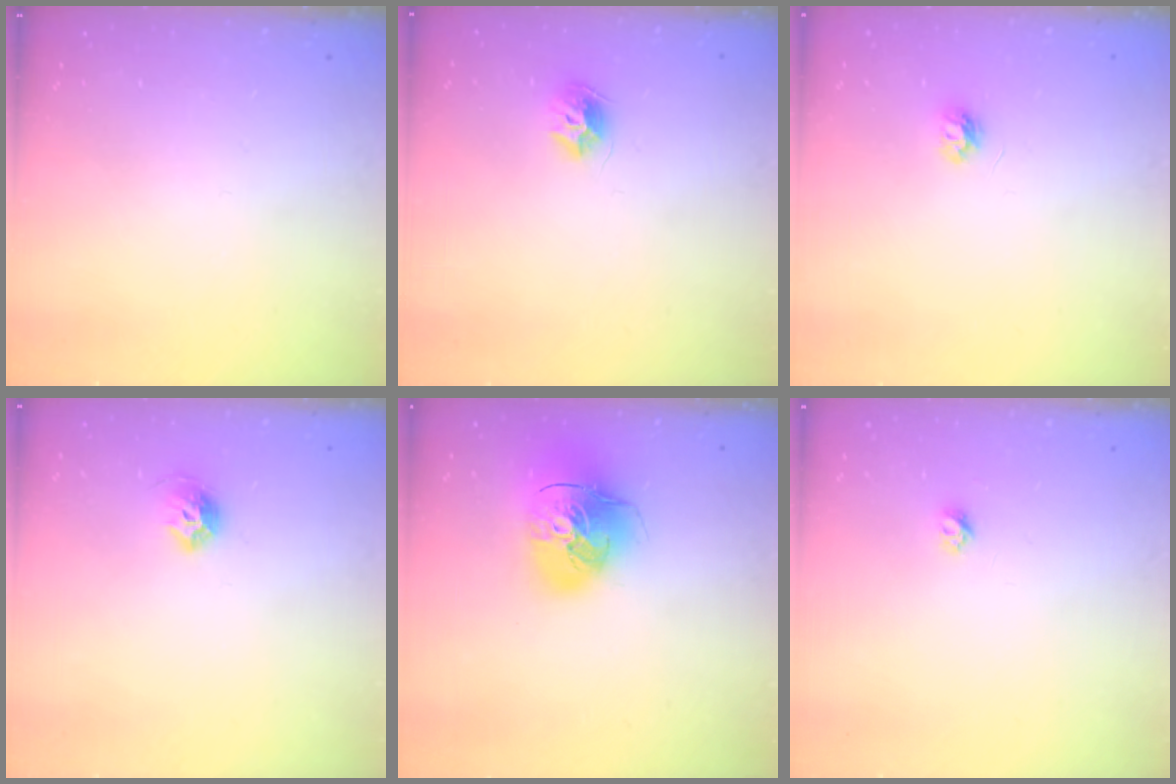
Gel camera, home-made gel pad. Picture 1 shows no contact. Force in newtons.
{"total": 8.1, "press": 8.1, "slide": 0.1}
{"total": 3.8, "press": 3.8, "slide": 0.5}
{"total": 7.6, "press": 7.5, "slide": 1.1}
{"total": 16.2, "press": 16.0, "slide": 2.4}
{"total": 3.4, "press": 3.4, "slide": 0.3}